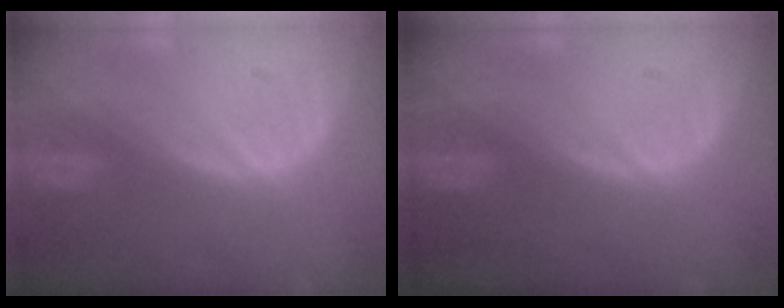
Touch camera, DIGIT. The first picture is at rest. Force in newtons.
{"total": 0.0}